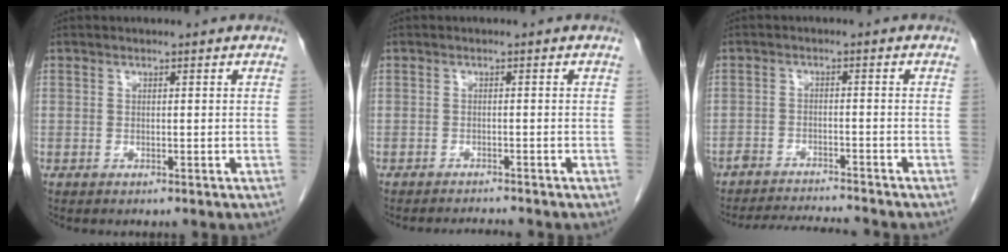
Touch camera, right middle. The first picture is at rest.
{"total": 2.2, "force": [-2.2, -0.6, 0.0], "torque": [-0.003, -0.012, -0.033]}
{"total": 8.3, "force": [-8.1, -0.1, 1.8], "torque": [-0.019, -0.002, -0.129]}